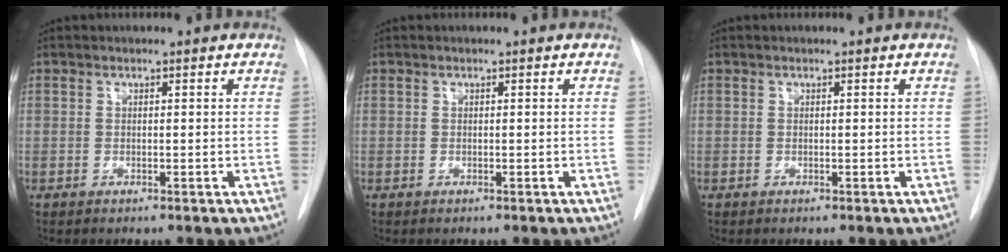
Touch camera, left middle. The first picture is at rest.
{"total": 0.0}
{"total": 0.0}